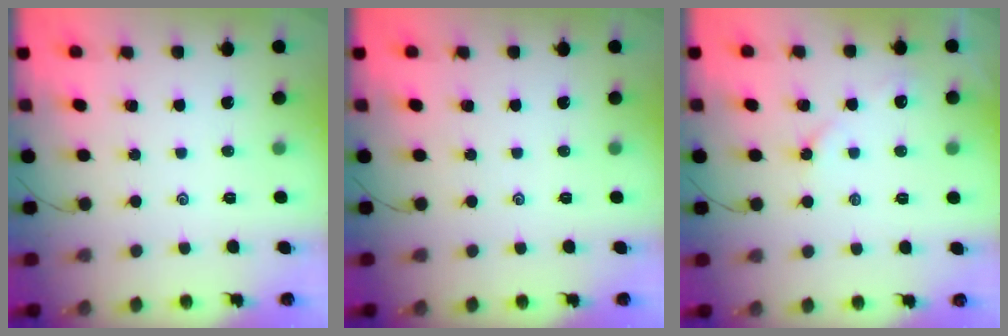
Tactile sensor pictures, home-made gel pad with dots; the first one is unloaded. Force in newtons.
{"total": 0.0}
{"total": 3.8, "press": 3.8, "slide": 0.5}